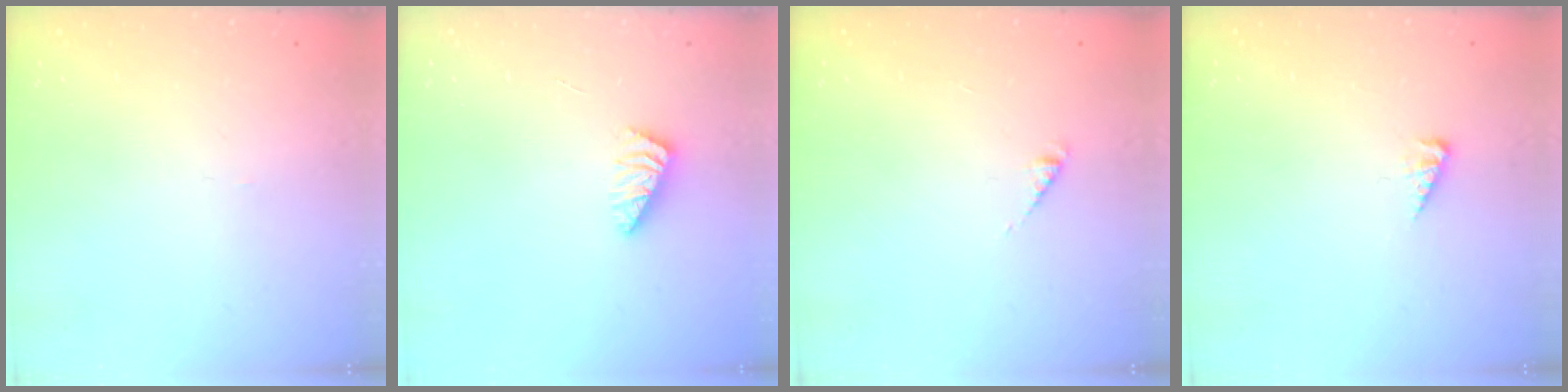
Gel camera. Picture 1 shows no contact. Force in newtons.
{"total": 2.5, "press": 2.4, "slide": 0.4}
{"total": 2.6, "press": 2.6, "slide": 0.4}
{"total": 4.0, "press": 4.0, "slide": 0.4}